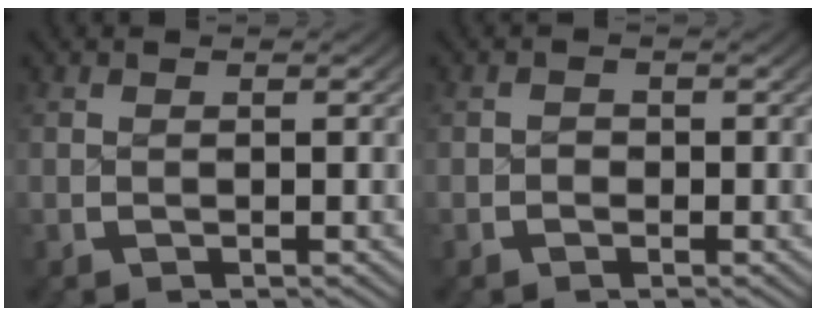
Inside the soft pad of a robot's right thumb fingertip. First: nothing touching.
{"total": 0.9, "force": [-0.8, 0.4, 0.1], "torque": [0.000, 0.001, -0.020]}